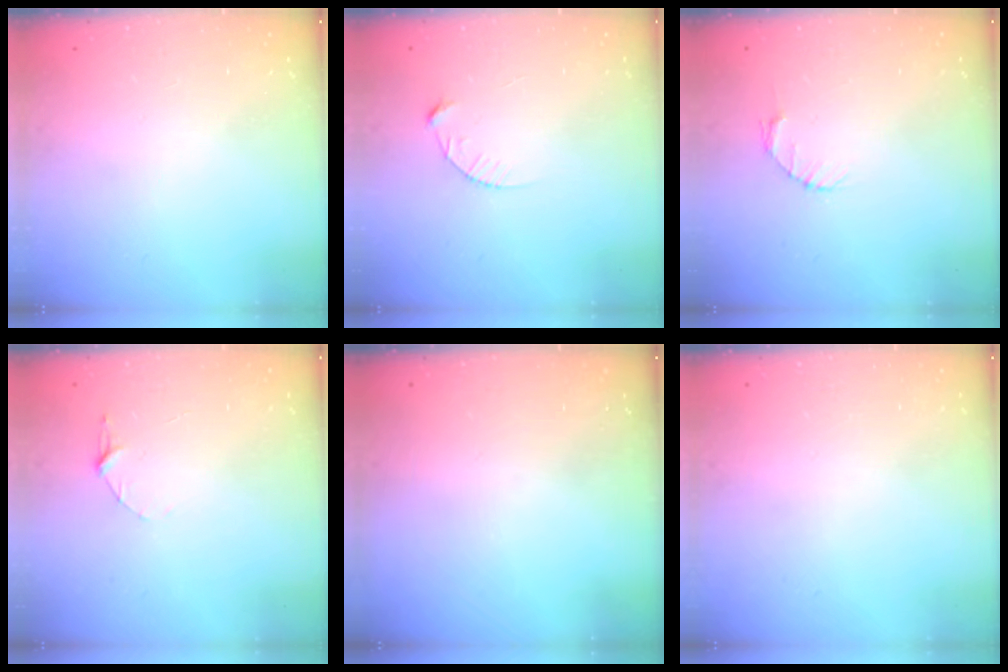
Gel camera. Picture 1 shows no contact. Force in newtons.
{"total": 3.7, "press": 3.7, "slide": 0.4}
{"total": 2.7, "press": 2.7, "slide": 0.4}
{"total": 4.7, "press": 4.7, "slide": 0.5}
{"total": 0.0}
{"total": 0.0}